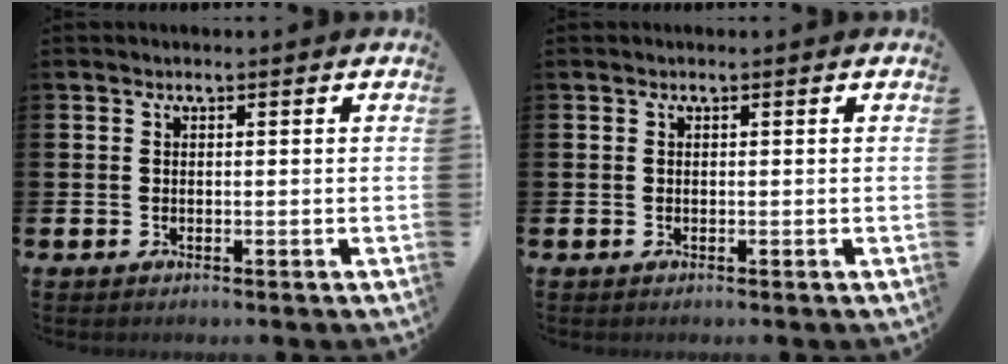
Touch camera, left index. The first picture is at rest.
{"total": 0.0}